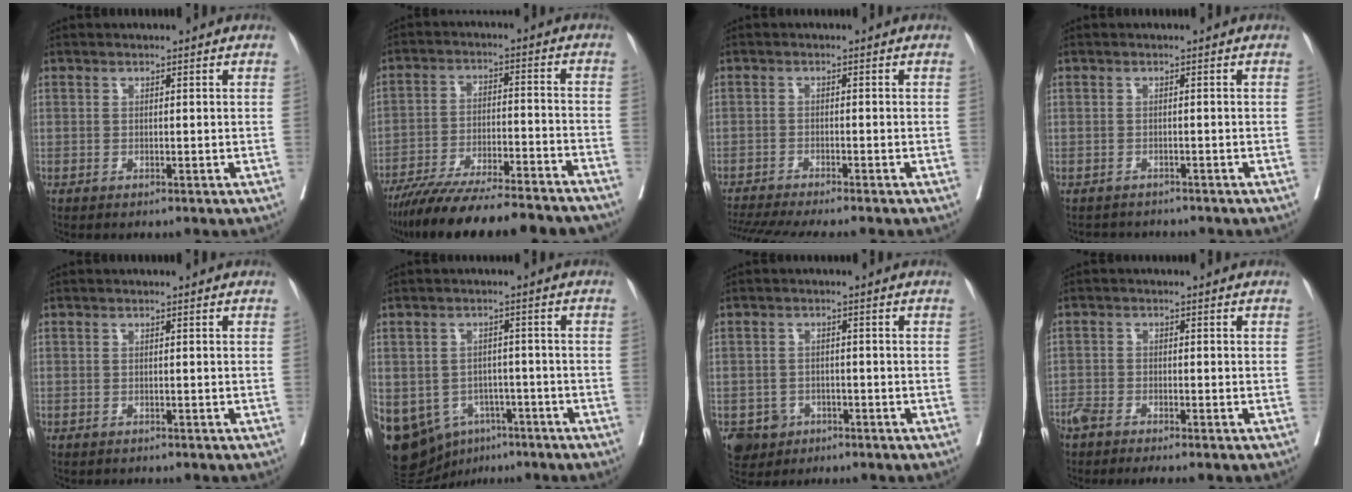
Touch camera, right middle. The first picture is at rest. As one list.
[{"total": 20.9, "force": [-18.5, 1.9, 9.5], "torque": [-0.133, -0.019, -0.278]}, {"total": 9.5, "force": [-8.4, -0.4, 4.4], "torque": [-0.055, -0.010, -0.132]}, {"total": 2.6, "force": [-2.3, 1.1, -0.4], "torque": [0.006, -0.001, -0.038]}, {"total": 0.8, "force": [-0.7, 0.3, 0.1], "torque": [-0.007, 0.000, -0.013]}, {"total": 18.5, "force": [-8.9, 13.9, 8.3], "torque": [-0.220, 0.002, -0.115]}, {"total": 4.1, "force": [-2.1, 3.4, 0.6], "torque": [-0.006, 0.008, -0.033]}, {"total": 4.6, "force": [-4.0, 0.7, 2.3], "torque": [-0.034, -0.006, -0.069]}]